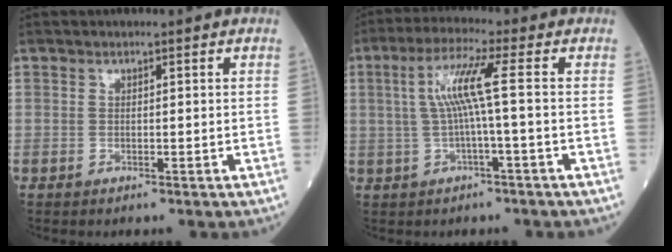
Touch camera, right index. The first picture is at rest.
{"total": 6.9, "force": [0.3, -0.5, 6.9], "torque": [-0.140, 0.017, 0.009]}